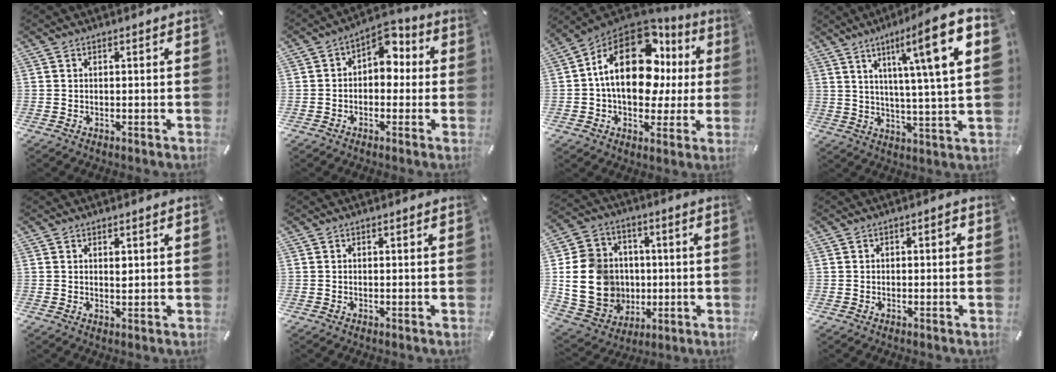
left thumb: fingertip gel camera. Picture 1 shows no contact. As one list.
[{"total": 7.1, "force": [1.9, 5.0, 4.7], "torque": [-0.063, -0.016, 0.027]}, {"total": 21.8, "force": [5.2, 13.4, 16.4], "torque": [-0.275, -0.021, 0.088]}, {"total": 15.4, "force": [6.3, 1.5, 14.0], "torque": [-0.218, -0.030, 0.082]}, {"total": 1.5, "force": [0.6, 0.8, 1.1], "torque": [-0.015, -0.002, 0.009]}, {"total": 0.0}, {"total": 17.8, "force": [-0.4, 15.9, 8.0], "torque": [-0.169, 0.008, 0.003]}, {"total": 1.0, "force": [-0.2, 0.9, 0.4], "torque": [-0.010, 0.008, -0.006]}]